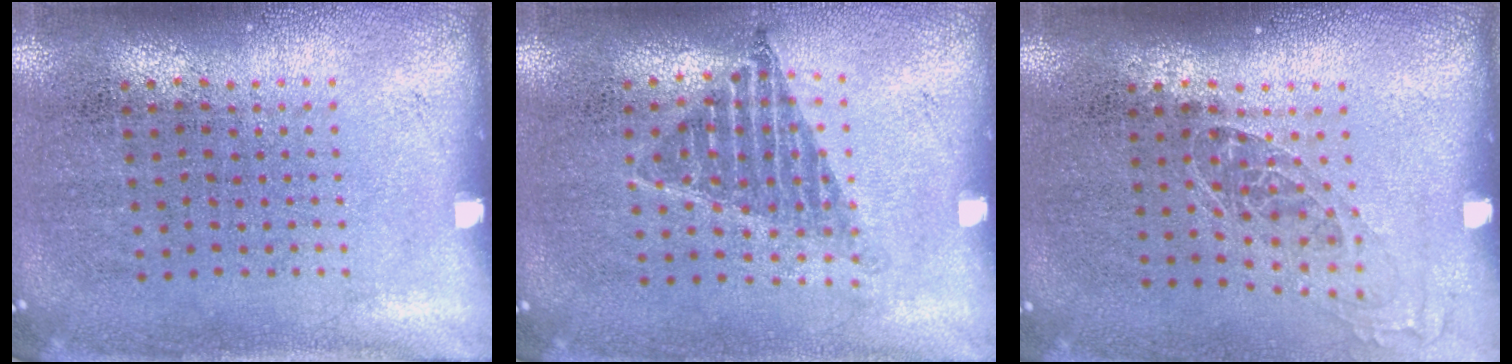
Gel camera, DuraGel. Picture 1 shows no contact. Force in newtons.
{"total": 1.1, "press": 0.9, "slide": 0.6}
{"total": 1.0, "press": 0.9, "slide": 0.5}